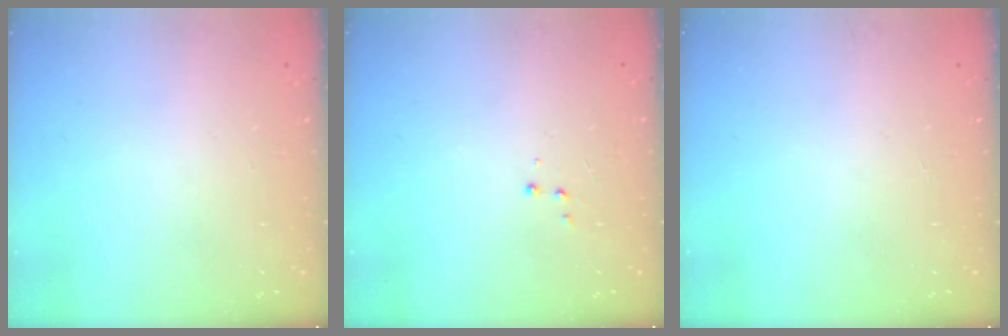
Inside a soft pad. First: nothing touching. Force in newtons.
{"total": 3.6, "press": 3.5, "slide": 0.7}
{"total": 0.0}